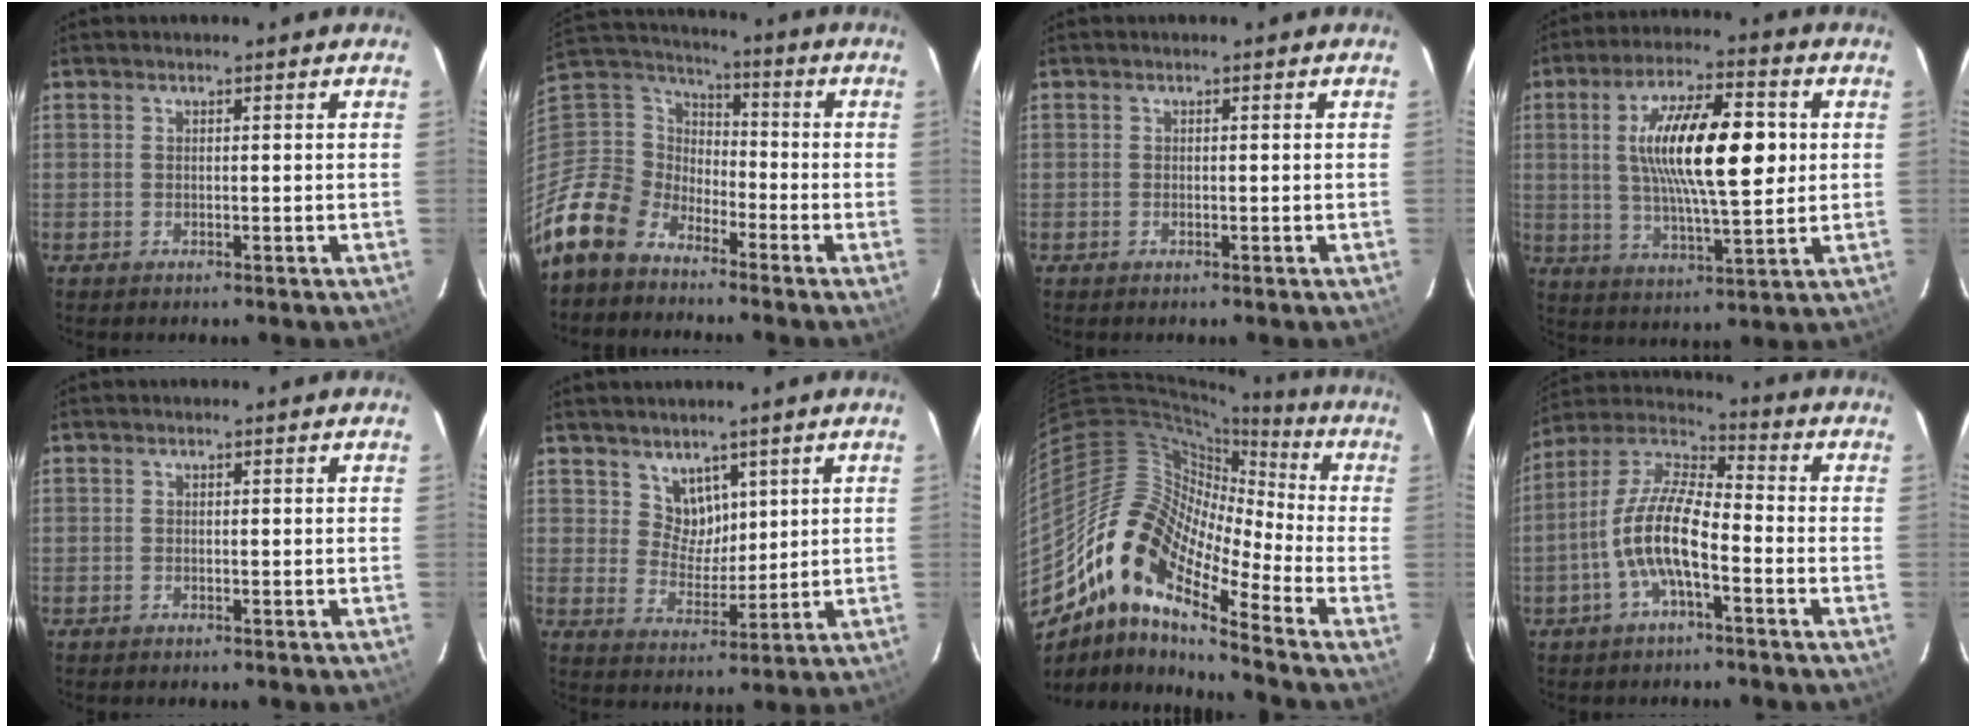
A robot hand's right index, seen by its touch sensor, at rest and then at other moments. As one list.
[{"total": 12.7, "force": [-8.7, 8.5, 3.7], "torque": [-0.113, 0.034, -0.181]}, {"total": 0.0}, {"total": 16.6, "force": [2.4, 4.8, 15.7], "torque": [-0.275, 0.013, 0.044]}, {"total": 0.0}, {"total": 5.5, "force": [3.6, 3.9, 1.1], "torque": [-0.009, 0.003, 0.073]}, {"total": 16.5, "force": [-10.2, 4.9, 12.0], "torque": [-0.186, -0.005, -0.213]}, {"total": 11.4, "force": [-4.1, 3.5, 10.0], "torque": [-0.211, 0.006, -0.080]}]